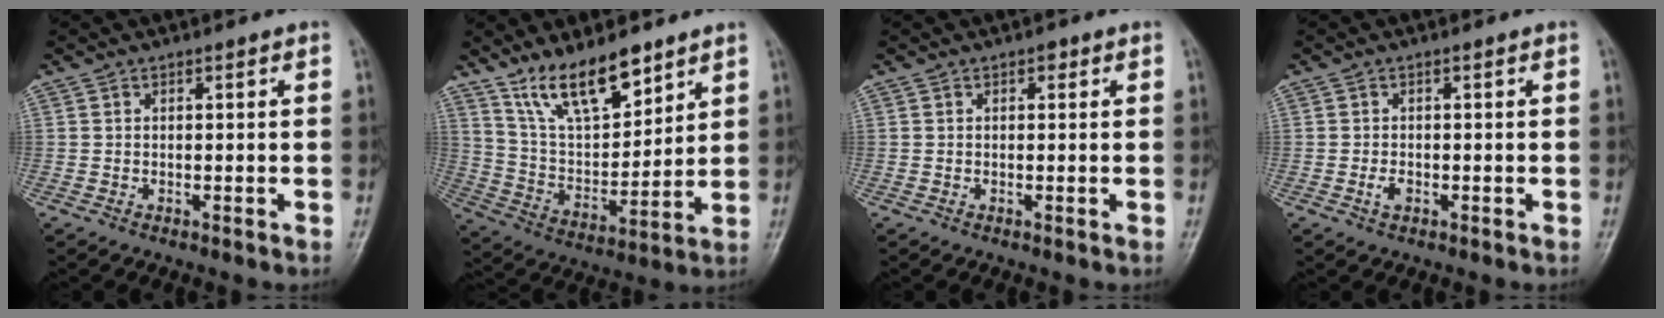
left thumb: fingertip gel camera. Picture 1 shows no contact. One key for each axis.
{"total": 14.0, "fx": 10.1, "fy": 5.3, "fz": 8.1, "tx": -0.111, "ty": -0.063, "tz": 0.198}
{"total": 0.9, "fx": 0.4, "fy": 0.6, "fz": 0.6, "tx": 0.001, "ty": 0.001, "tz": 0.002}
{"total": 1.5, "fx": -0.5, "fy": 0.9, "fz": 1.1, "tx": -0.021, "ty": 0.001, "tz": -0.010}